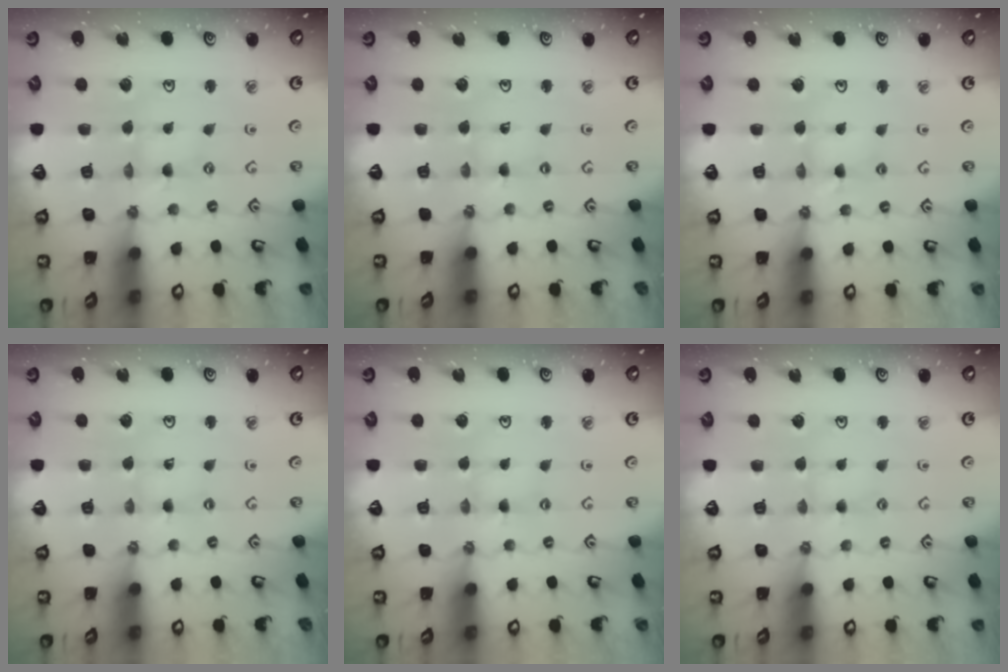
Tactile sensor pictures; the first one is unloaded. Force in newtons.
{"total": 0.5, "press": 0.5, "slide": 0.1}
{"total": 3.6, "press": 3.6, "slide": 0.4}
{"total": 0.5, "press": 0.5, "slide": 0.1}
{"total": 1.5, "press": 1.5, "slide": 0.2}
{"total": 2.4, "press": 2.3, "slide": 0.3}